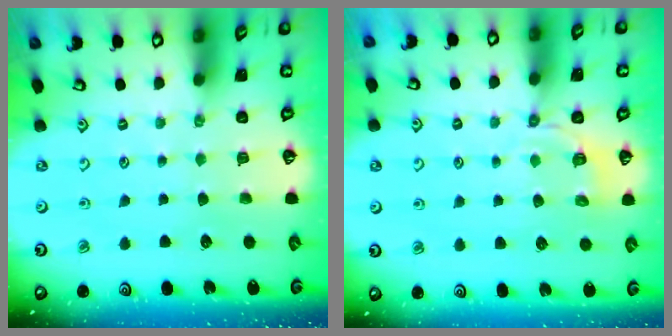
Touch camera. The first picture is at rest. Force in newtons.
{"total": 4.0, "press": 3.4, "slide": 1.9}